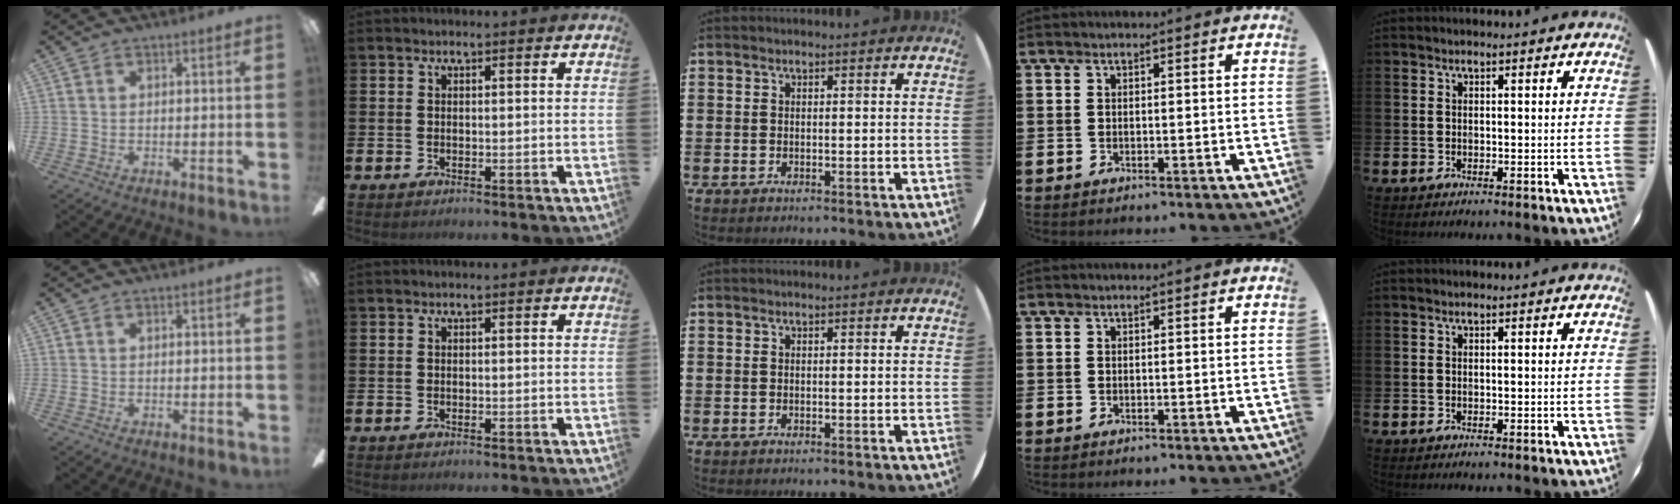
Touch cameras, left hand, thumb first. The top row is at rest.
{}